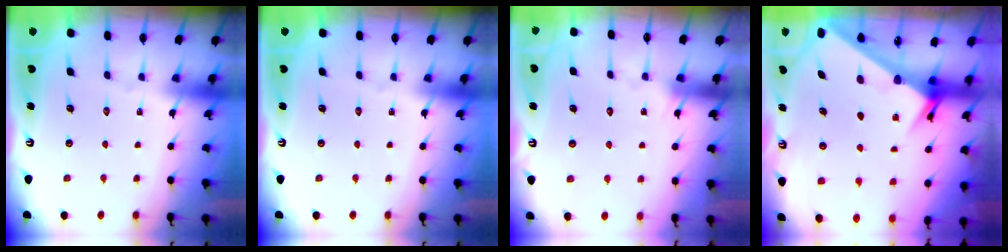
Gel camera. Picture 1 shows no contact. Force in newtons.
{"total": 0.0}
{"total": 5.4, "press": 5.4, "slide": 0.3}
{"total": 2.6, "press": 2.6, "slide": 0.2}